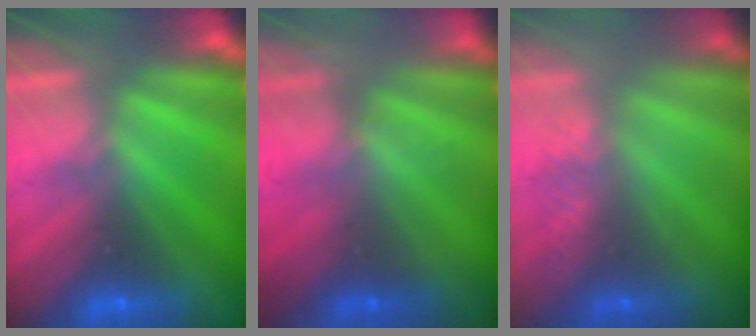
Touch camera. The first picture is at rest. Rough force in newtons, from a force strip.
{"total": 2.3}
{"total": 2.6}